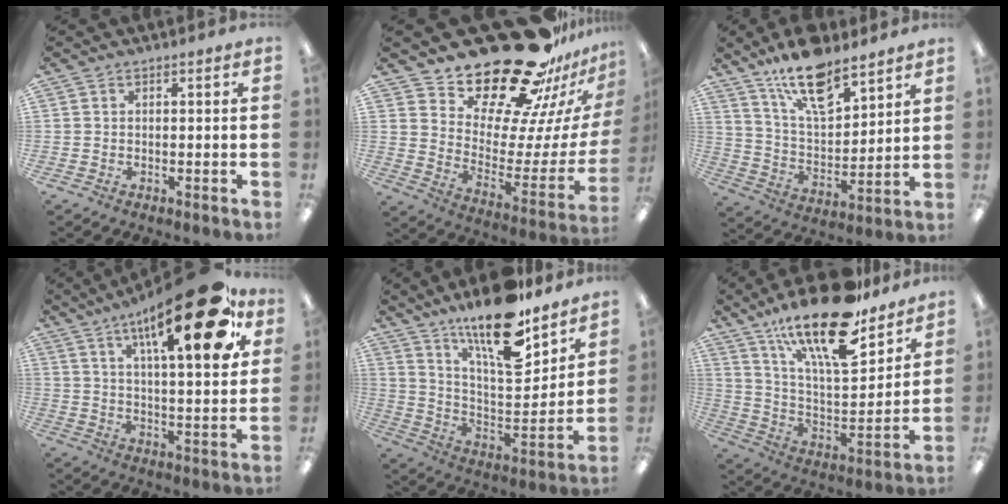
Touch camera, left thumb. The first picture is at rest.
{"total": 26.2, "force": [21.3, 10.5, 11.2], "torque": [-0.166, -0.158, 0.375]}
{"total": 16.1, "force": [11.8, 6.1, 9.1], "torque": [-0.159, -0.060, 0.204]}
{"total": 25.2, "force": [13.6, 7.4, 19.9], "torque": [-0.294, -0.064, 0.207]}
{"total": 18.7, "force": [14.5, 5.3, 10.5], "torque": [-0.179, -0.108, 0.246]}
{"total": 23.7, "force": [17.0, 7.7, 14.6], "torque": [-0.247, -0.104, 0.287]}